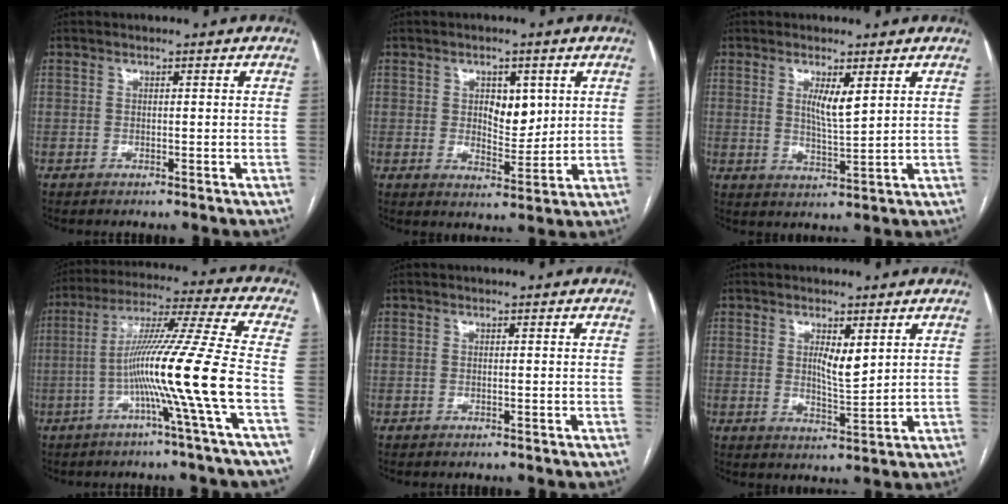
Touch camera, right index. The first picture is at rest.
{"total": 5.6, "force": [1.6, 3.2, 4.4], "torque": [-0.058, 0.000, 0.030]}
{"total": 4.3, "force": [1.8, 0.5, 3.9], "torque": [-0.073, -0.012, 0.035]}
{"total": 15.1, "force": [-4.2, -3.3, 14.1], "torque": [-0.248, -0.001, -0.083]}
{"total": 0.0}
{"total": 4.2, "force": [1.6, 1.1, 3.7], "torque": [-0.065, -0.010, 0.031]}